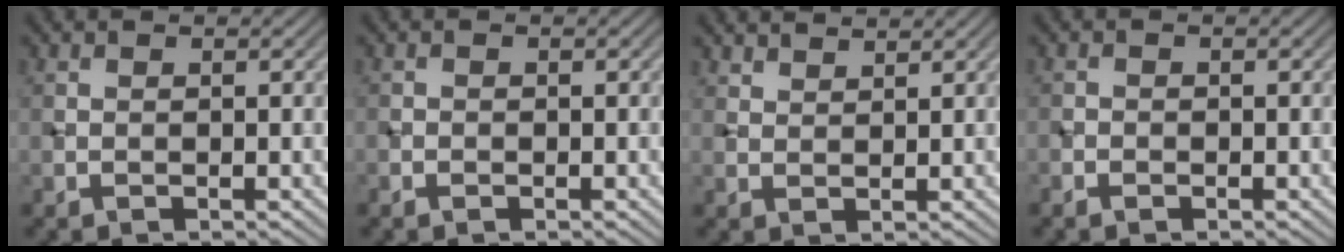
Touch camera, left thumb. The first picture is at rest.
{"total": 0.8, "force": [-0.5, 0.5, 0.3], "torque": [-0.005, -0.002, -0.009]}
{"total": 2.4, "force": [2.2, 0.6, 0.7], "torque": [-0.016, -0.007, 0.048]}
{"total": 1.1, "force": [-0.8, 0.6, 0.4], "torque": [-0.008, -0.002, -0.015]}